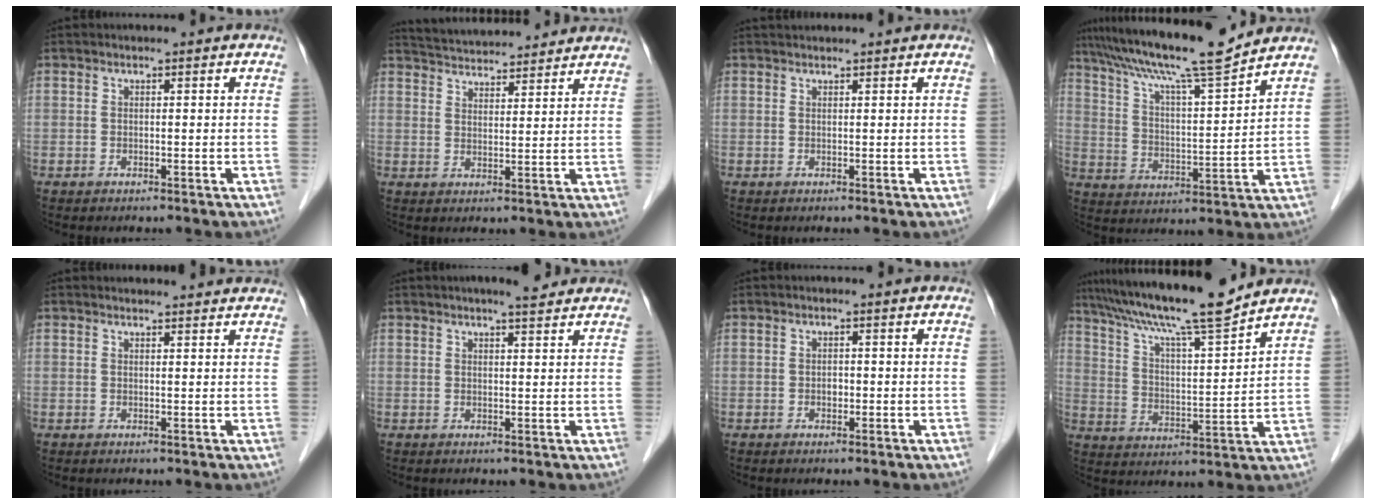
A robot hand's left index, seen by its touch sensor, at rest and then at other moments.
{"total": 12.9, "force": [12.3, 1.9, 3.5], "torque": [-0.059, 0.029, 0.180]}
{"total": 2.2, "force": [2.1, 0.2, 0.5], "torque": [-0.008, 0.028, 0.036]}
{"total": 15.3, "force": [13.3, -0.5, 7.5], "torque": [-0.135, 0.006, 0.218]}
{"total": 5.4, "force": [5.2, 0.7, 1.0], "torque": [-0.012, 0.013, 0.051]}
{"total": 4.2, "force": [3.5, 0.6, 2.2], "torque": [-0.033, 0.011, 0.048]}
{"total": 0.9, "force": [-0.2, 0.7, 0.6], "torque": [-0.011, 0.002, -0.004]}
{"total": 15.7, "force": [13.5, -0.3, 7.9], "torque": [-0.141, 0.005, 0.223]}